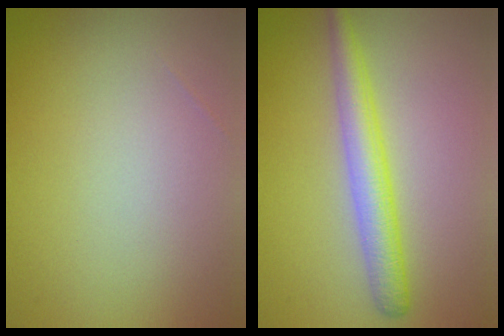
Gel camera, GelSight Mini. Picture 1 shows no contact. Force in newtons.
{"total": 3.7, "press": 3.7, "slide": 0.1}